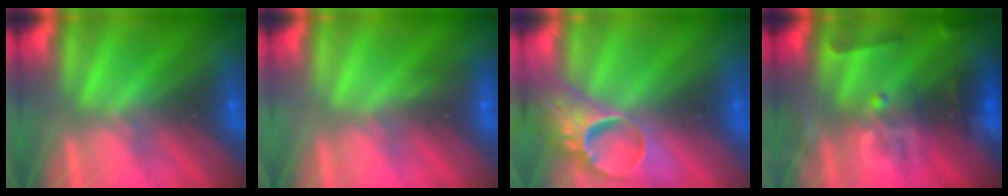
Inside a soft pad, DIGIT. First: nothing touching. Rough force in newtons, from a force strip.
{"total": 2.9}
{"total": 7.8}
{"total": 2.9}